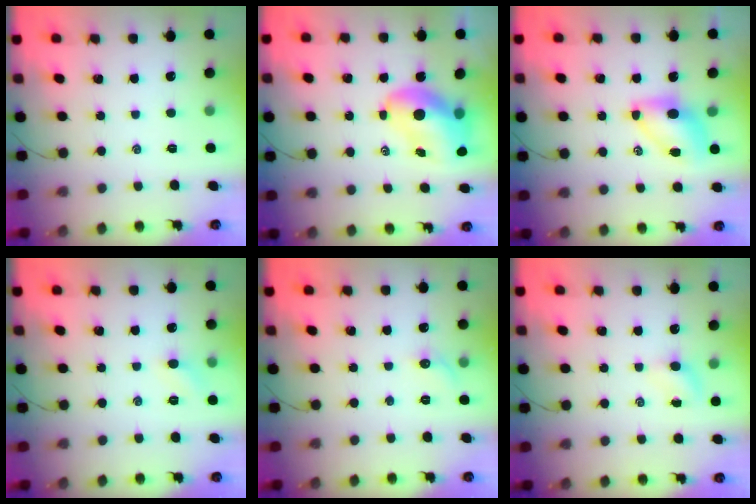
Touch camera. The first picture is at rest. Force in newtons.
{"total": 9.4, "press": 9.1, "slide": 2.1}
{"total": 7.0, "press": 7.0, "slide": 0.9}
{"total": 4.8, "press": 4.5, "slide": 1.5}
{"total": 5.3, "press": 5.0, "slide": 1.8}
{"total": 3.5, "press": 3.3, "slide": 1.1}